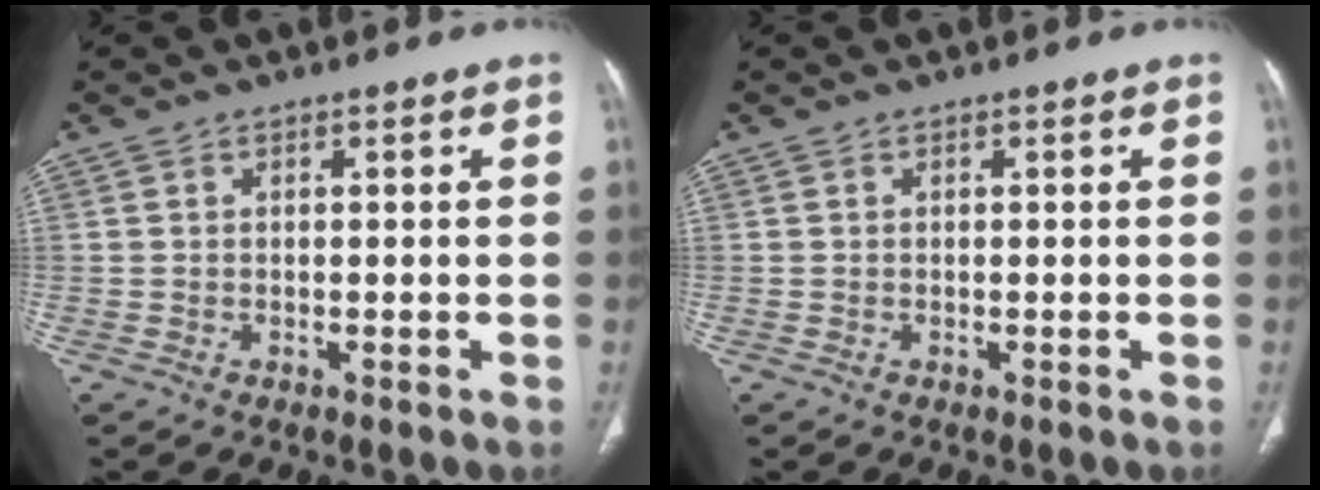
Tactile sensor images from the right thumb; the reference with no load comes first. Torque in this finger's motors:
{"motor_torque": [0.01, 0.01, -0.13, 0.13, 0.03]}